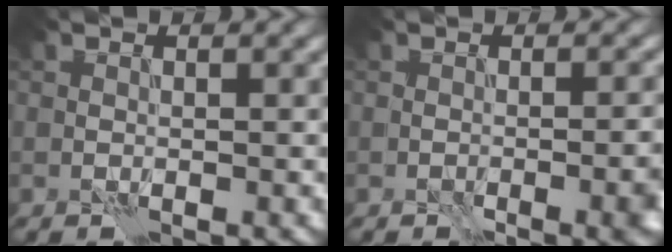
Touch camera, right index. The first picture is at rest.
{"total": 3.4, "force": [-1.7, 0.7, 2.8], "torque": [-0.037, -0.002, -0.021]}